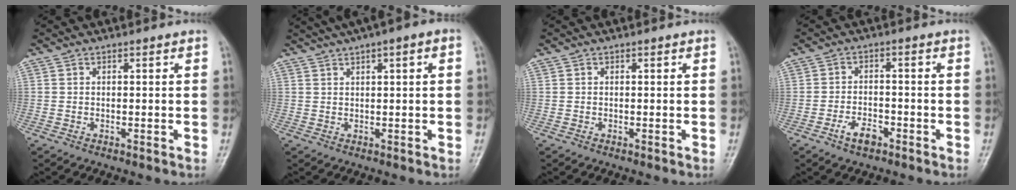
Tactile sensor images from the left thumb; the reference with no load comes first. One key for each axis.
{"total": 6.7, "fx": 3.4, "fy": 1.6, "fz": 5.5, "tx": -0.091, "ty": 0.022, "tz": 0.049}
{"total": 0.0}
{"total": 4.2, "fx": -2.5, "fy": 2.2, "fz": 2.5, "tx": -0.039, "ty": 0.017, "tz": -0.046}